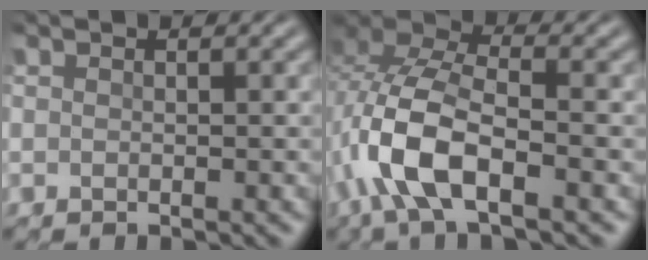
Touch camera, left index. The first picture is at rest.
{"total": 8.0, "force": [-3.5, 3.0, 6.5], "torque": [-0.154, 0.009, -0.077]}